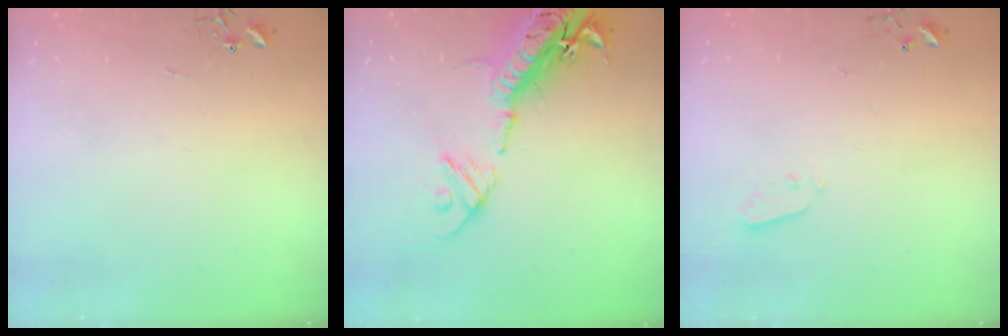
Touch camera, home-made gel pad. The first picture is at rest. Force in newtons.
{"total": 23.7, "press": 23.1, "slide": 5.3}
{"total": 3.0, "press": 3.0, "slide": 0.3}